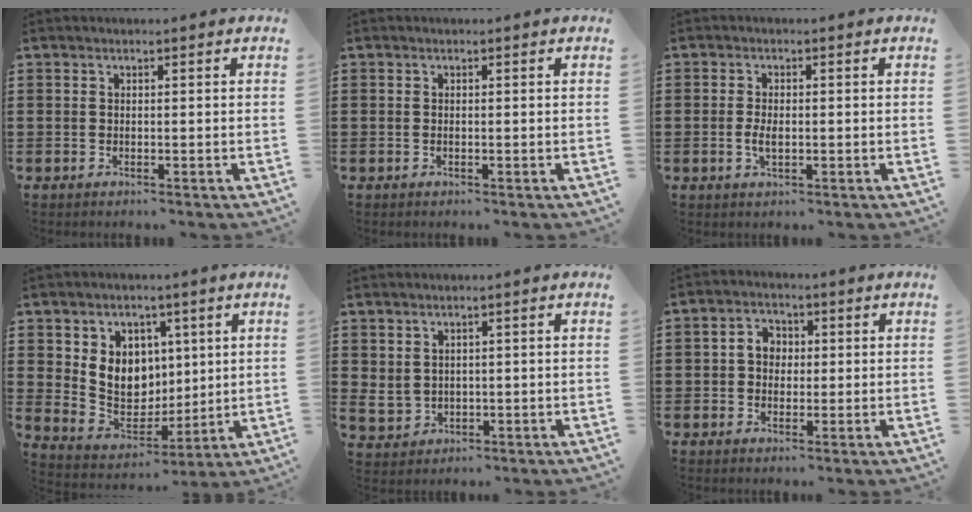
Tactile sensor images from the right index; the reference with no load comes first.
{"total": 0.0}
{"total": 2.6, "force": [-0.3, 1.2, 2.3], "torque": [-0.050, -0.002, -0.008]}
{"total": 8.3, "force": [2.6, 7.4, 2.6], "torque": [-0.070, -0.005, 0.054]}
{"total": 2.5, "force": [1.4, 1.9, 0.9], "torque": [-0.034, 0.004, 0.025]}
{"total": 3.8, "force": [0.1, 3.1, 2.2], "torque": [-0.052, 0.014, -0.002]}